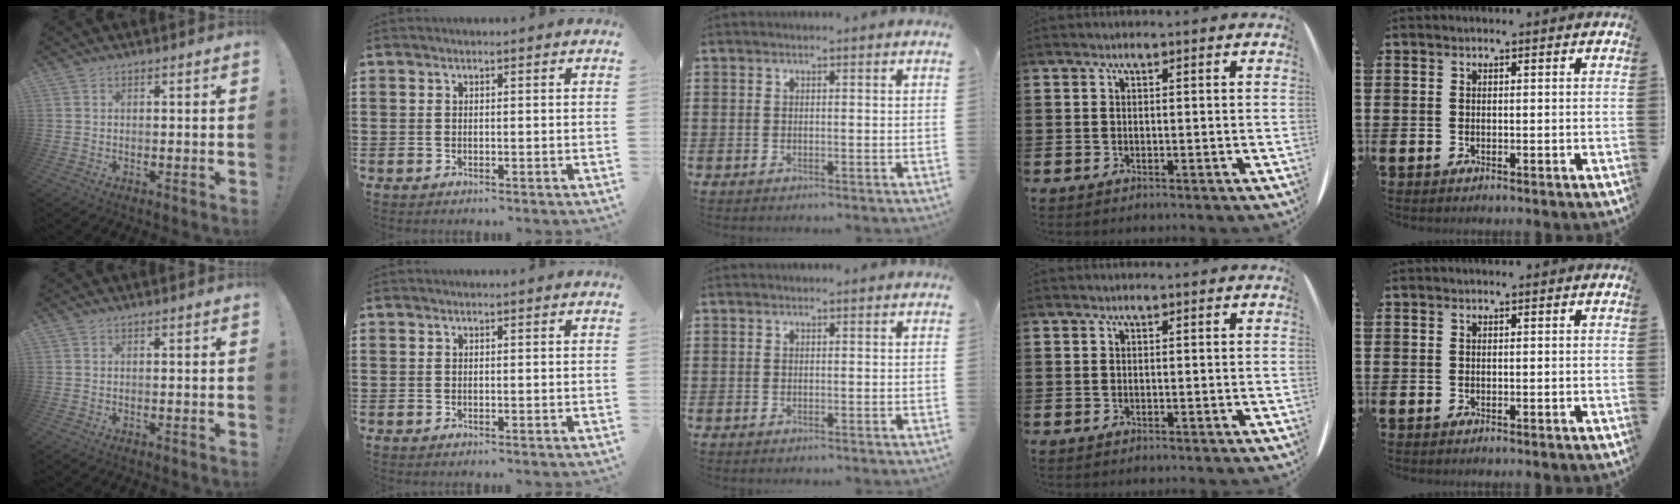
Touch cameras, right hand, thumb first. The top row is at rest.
{}